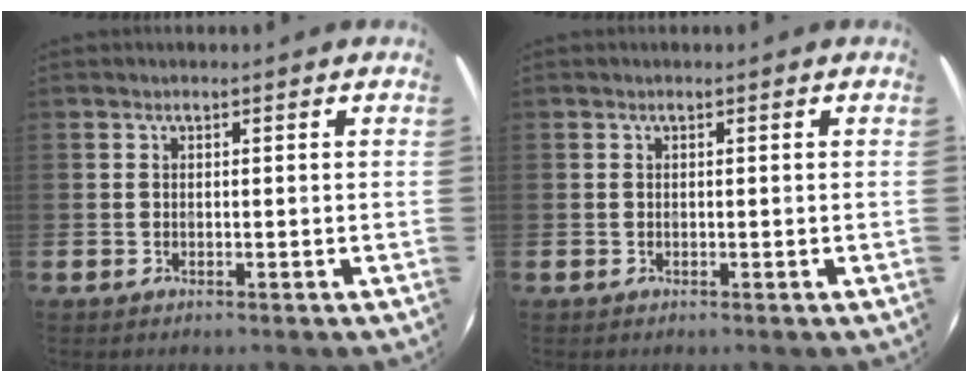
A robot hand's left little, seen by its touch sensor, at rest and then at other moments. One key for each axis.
{"total": 0.0}